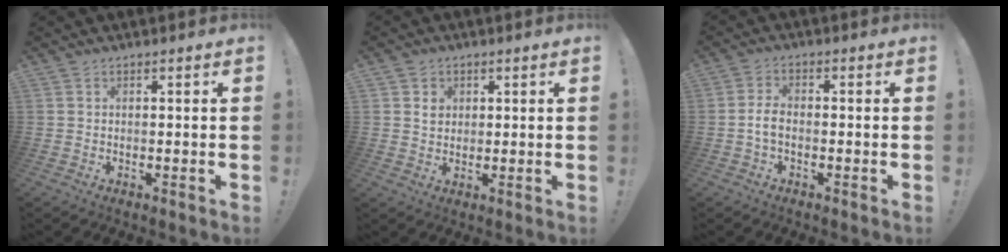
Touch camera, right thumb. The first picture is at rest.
{"total": 3.4, "force": [1.6, 2.9, 0.9], "torque": [0.008, -0.011, 0.024]}
{"total": 4.1, "force": [-1.1, 2.1, 3.4], "torque": [-0.069, 0.004, -0.020]}